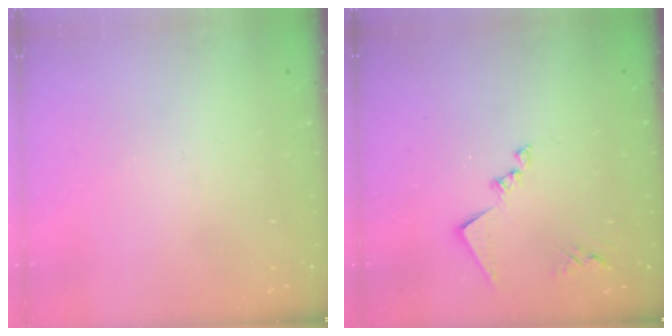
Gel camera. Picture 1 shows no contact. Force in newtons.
{"total": 11.7, "press": 11.7, "slide": 1.2}